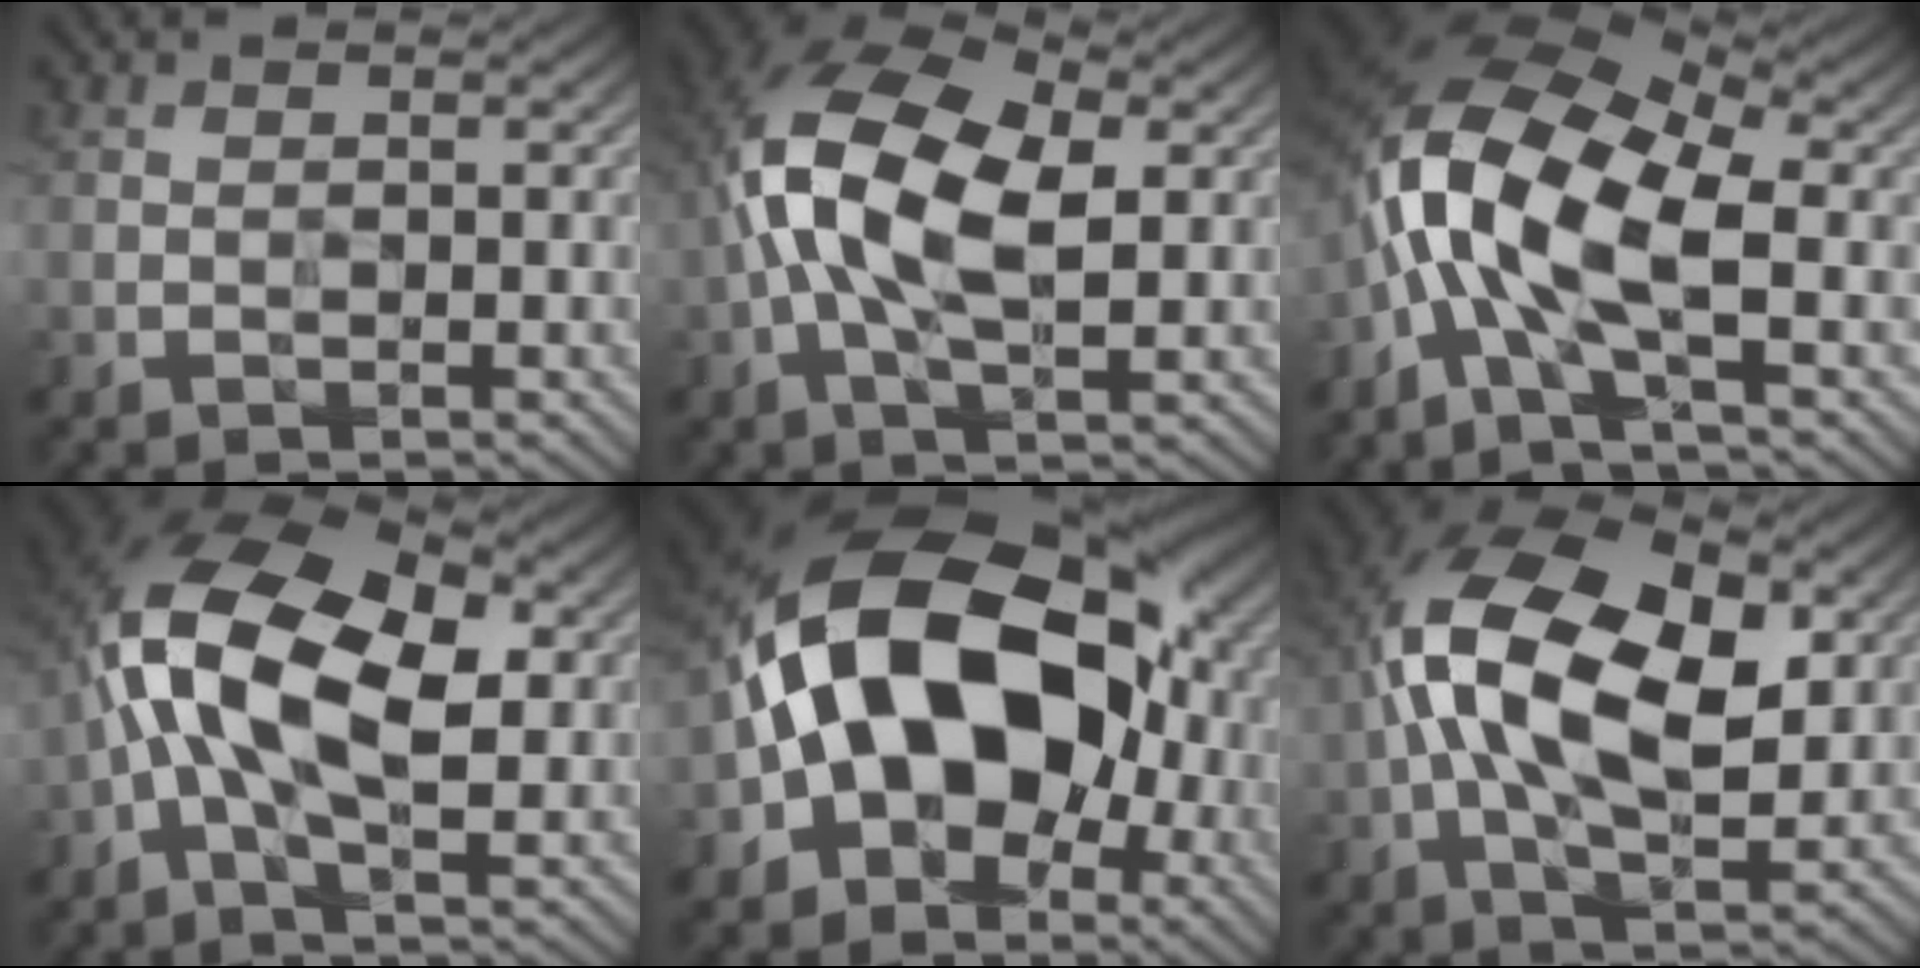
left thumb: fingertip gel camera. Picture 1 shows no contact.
{"total": 12.6, "force": [0.6, 6.5, 10.8], "torque": [-0.242, 0.023, 0.001]}
{"total": 12.1, "force": [-2.5, 4.5, 10.9], "torque": [-0.248, -0.002, -0.063]}
{"total": 14.0, "force": [0.4, 7.1, 12.1], "torque": [-0.256, 0.032, -0.012]}
{"total": 16.5, "force": [-1.7, 11.2, 12.0], "torque": [-0.191, 0.013, -0.042]}
{"total": 14.7, "force": [1.6, 7.9, 12.3], "torque": [-0.255, 0.023, 0.020]}